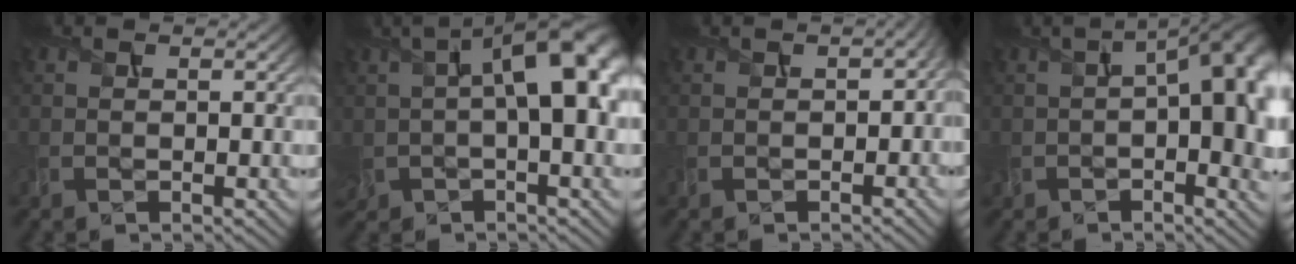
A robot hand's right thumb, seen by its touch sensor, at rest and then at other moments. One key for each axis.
{"total": 13.5, "fx": 1.8, "fy": 6.6, "fz": 11.6, "tx": -0.201, "ty": -0.002, "tz": 0.041}
{"total": 2.4, "fx": -0.7, "fy": 1.6, "fz": 1.7, "tx": -0.028, "ty": -0.007, "tz": -0.007}
{"total": 14.3, "fx": 0.5, "fy": 7.5, "fz": 12.2, "tx": -0.171, "ty": -0.018, "tz": 0.026}